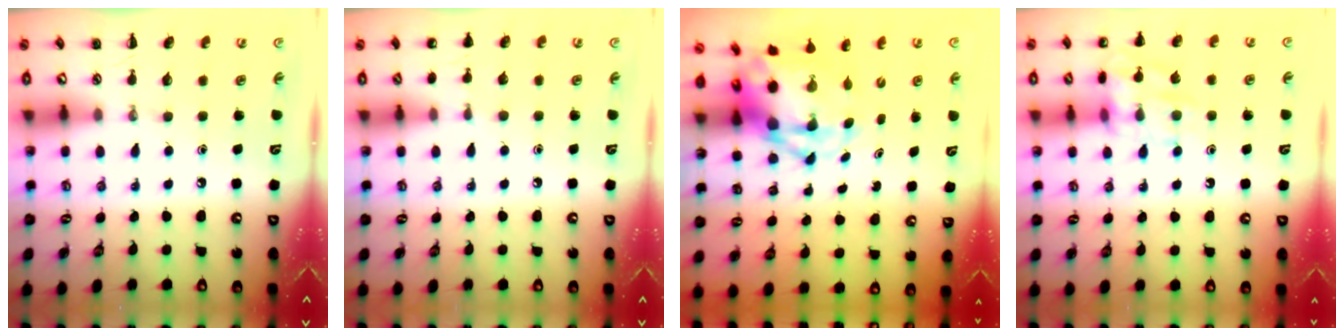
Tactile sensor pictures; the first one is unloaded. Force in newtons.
{"total": 4.0, "press": 3.9, "slide": 1.1}
{"total": 4.9, "press": 4.7, "slide": 1.3}
{"total": 12.8, "press": 12.8, "slide": 0.3}